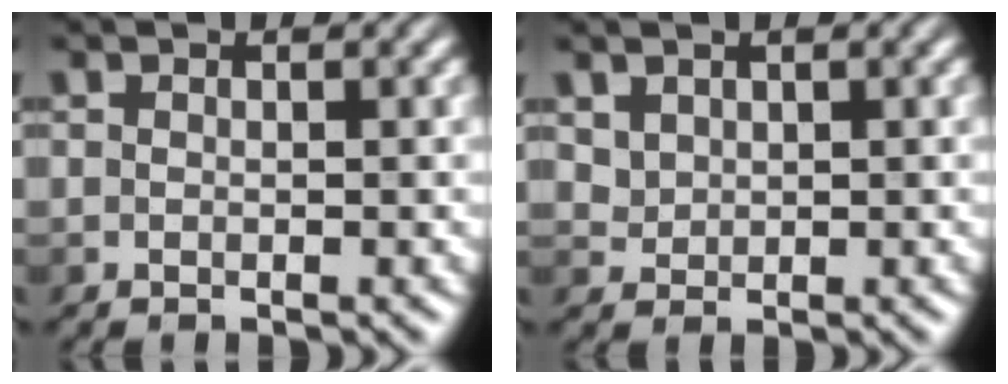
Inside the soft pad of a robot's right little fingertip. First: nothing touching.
{"total": 1.9, "force": [1.2, 1.3, 0.7], "torque": [-0.024, 0.000, 0.040]}